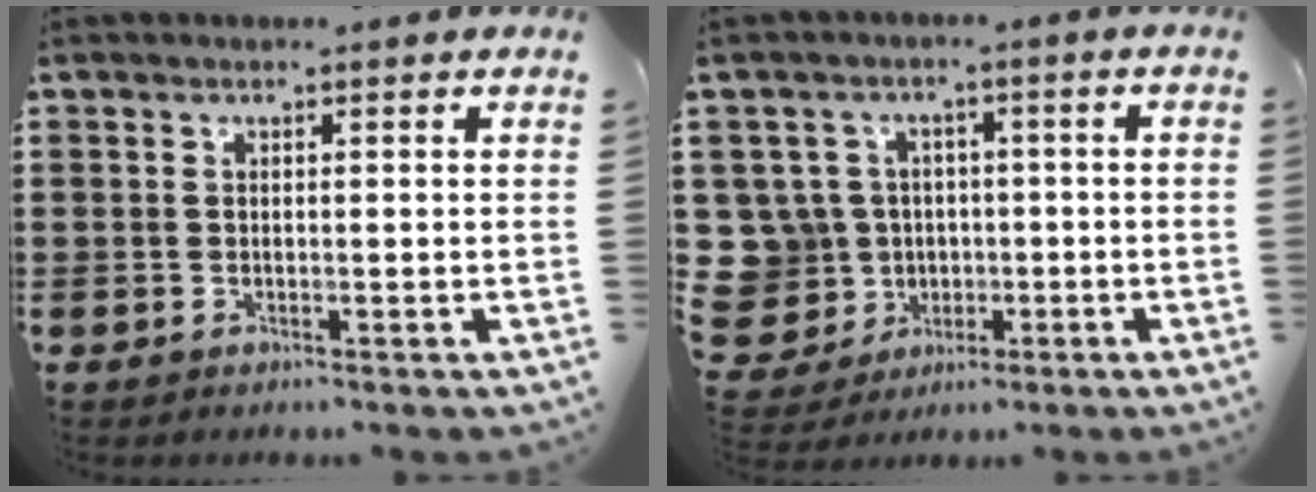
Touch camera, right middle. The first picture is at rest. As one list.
[{"total": 8.1, "force": [0.4, 7.8, 2.2], "torque": [-0.101, 0.010, 0.011]}]